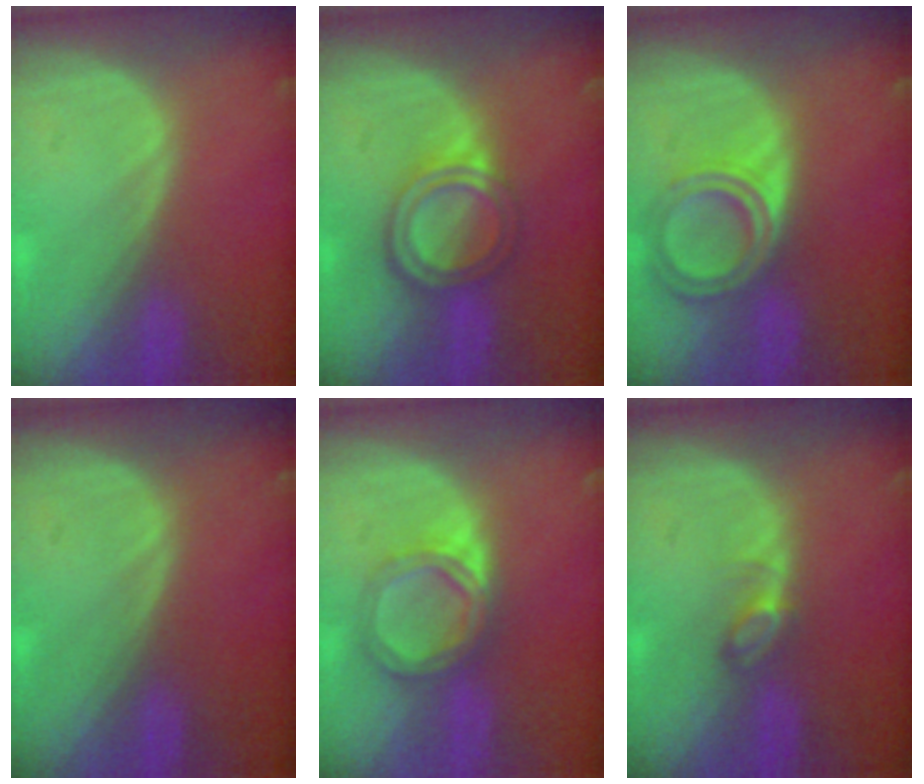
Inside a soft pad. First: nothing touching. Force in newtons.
{"total": 6.2, "press": 5.4, "slide": 3.1}
{"total": 6.5, "press": 5.8, "slide": 2.9}
{"total": 0.0}
{"total": 5.4, "press": 5.2, "slide": 1.6}
{"total": 2.5, "press": 2.4, "slide": 0.3}